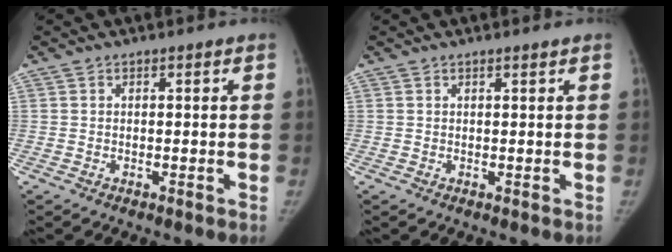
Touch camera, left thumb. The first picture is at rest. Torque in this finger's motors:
{"motor_torque": [-0.39, 0.10, -0.23, 0.50, -0.06]}